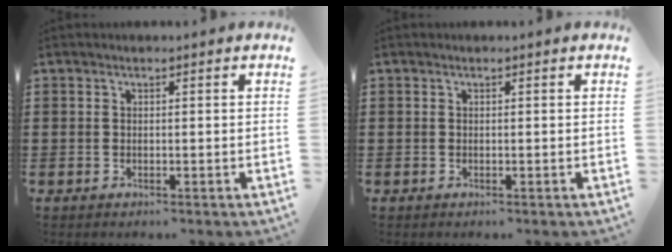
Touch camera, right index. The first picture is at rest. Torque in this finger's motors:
{"motor_torque": [0.00, 0.00, 0.00, -0.01]}